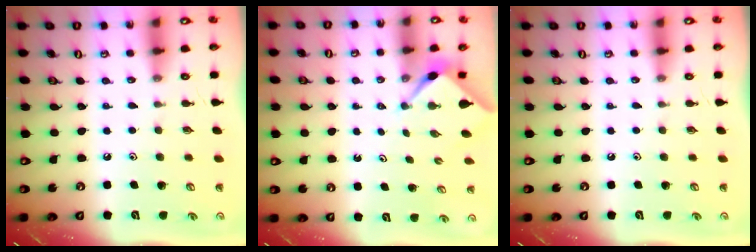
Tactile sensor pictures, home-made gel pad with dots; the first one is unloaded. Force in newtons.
{"total": 2.3, "press": 2.2, "slide": 0.3}
{"total": 0.0}